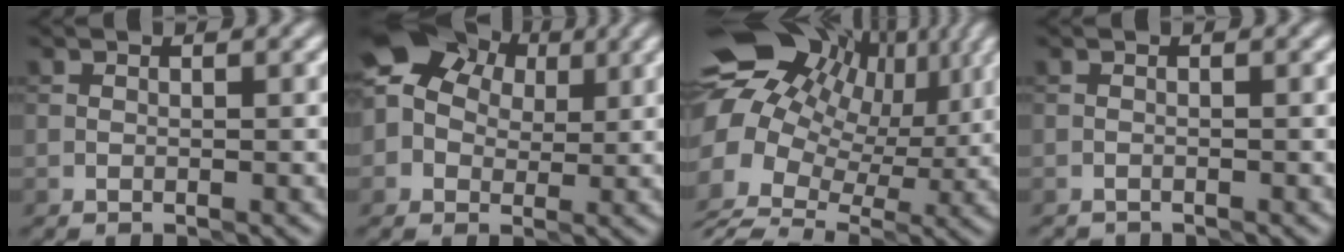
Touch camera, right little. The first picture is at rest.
{"total": 8.7, "force": [2.8, 6.9, 4.5], "torque": [-0.081, 0.046, 0.026]}
{"total": 15.7, "force": [2.5, 11.2, 10.7], "torque": [-0.223, 0.017, 0.062]}
{"total": 0.7, "force": [-0.7, 0.0, -0.2], "torque": [0.007, -0.002, -0.013]}